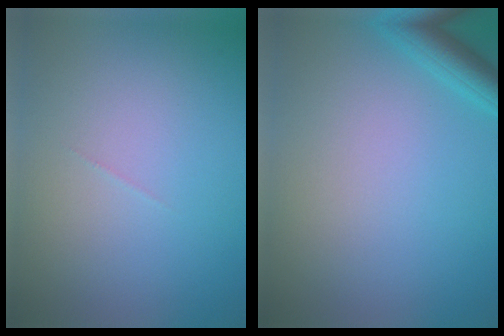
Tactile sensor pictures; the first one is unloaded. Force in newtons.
{"total": 2.6, "press": 2.6, "slide": 0.2}